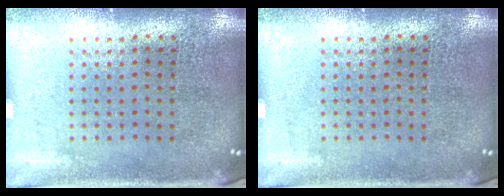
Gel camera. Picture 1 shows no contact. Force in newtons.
{"total": 0.0}